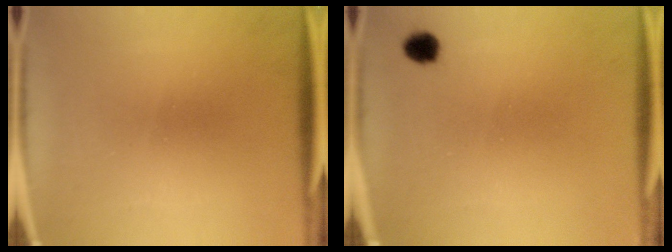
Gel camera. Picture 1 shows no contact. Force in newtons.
{"total": 2.4}